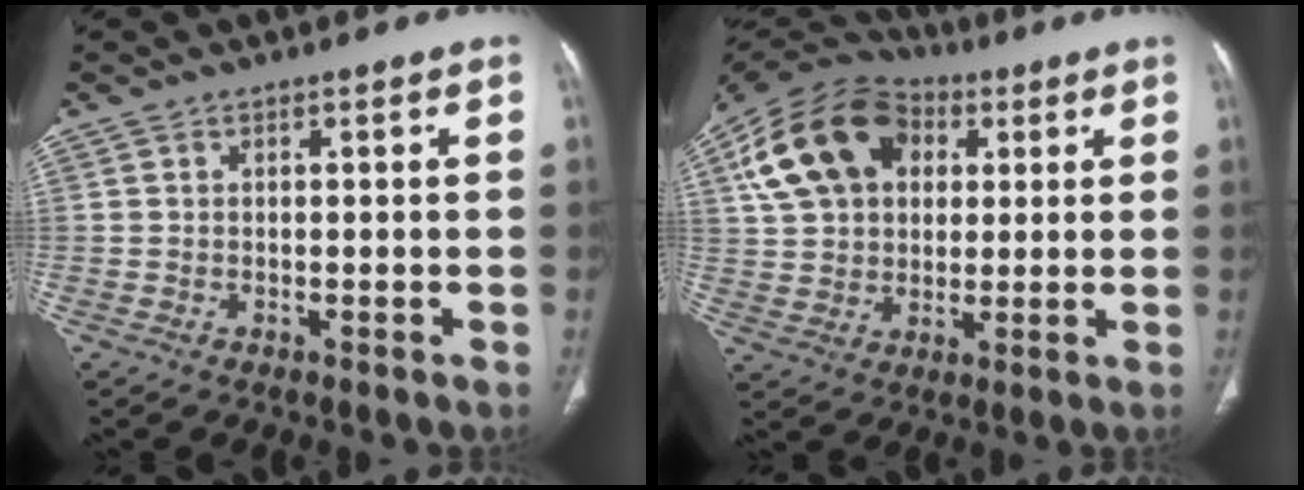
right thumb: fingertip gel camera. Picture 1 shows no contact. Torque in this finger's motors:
{"motor_torque": [-0.41, 3.09, 1.44, 0.52, 0.19]}